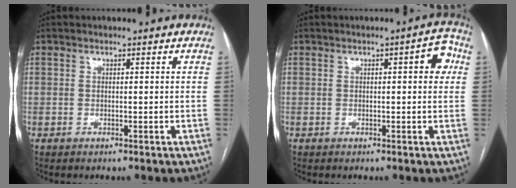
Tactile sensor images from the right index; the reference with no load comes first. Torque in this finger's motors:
{"motor_torque": [0.18, 0.03, 0.07, 0.02]}